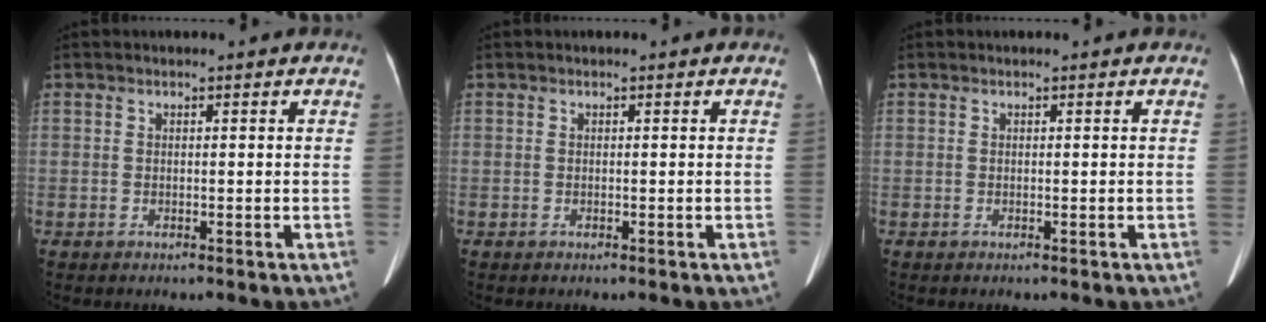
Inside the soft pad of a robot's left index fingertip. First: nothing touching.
{"total": 0.0}
{"total": 0.0}